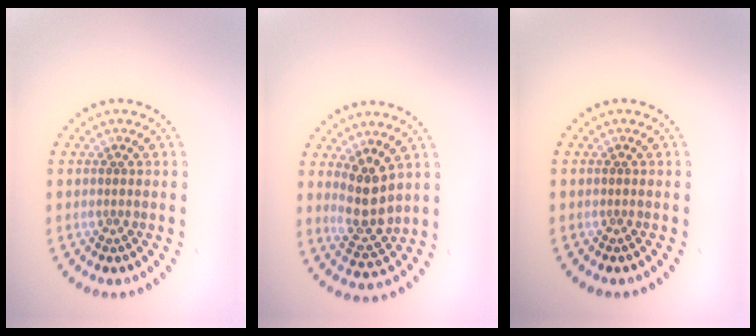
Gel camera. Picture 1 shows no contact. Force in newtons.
{"total": 3.5, "press": 3.2, "slide": 1.4}
{"total": 0.0}